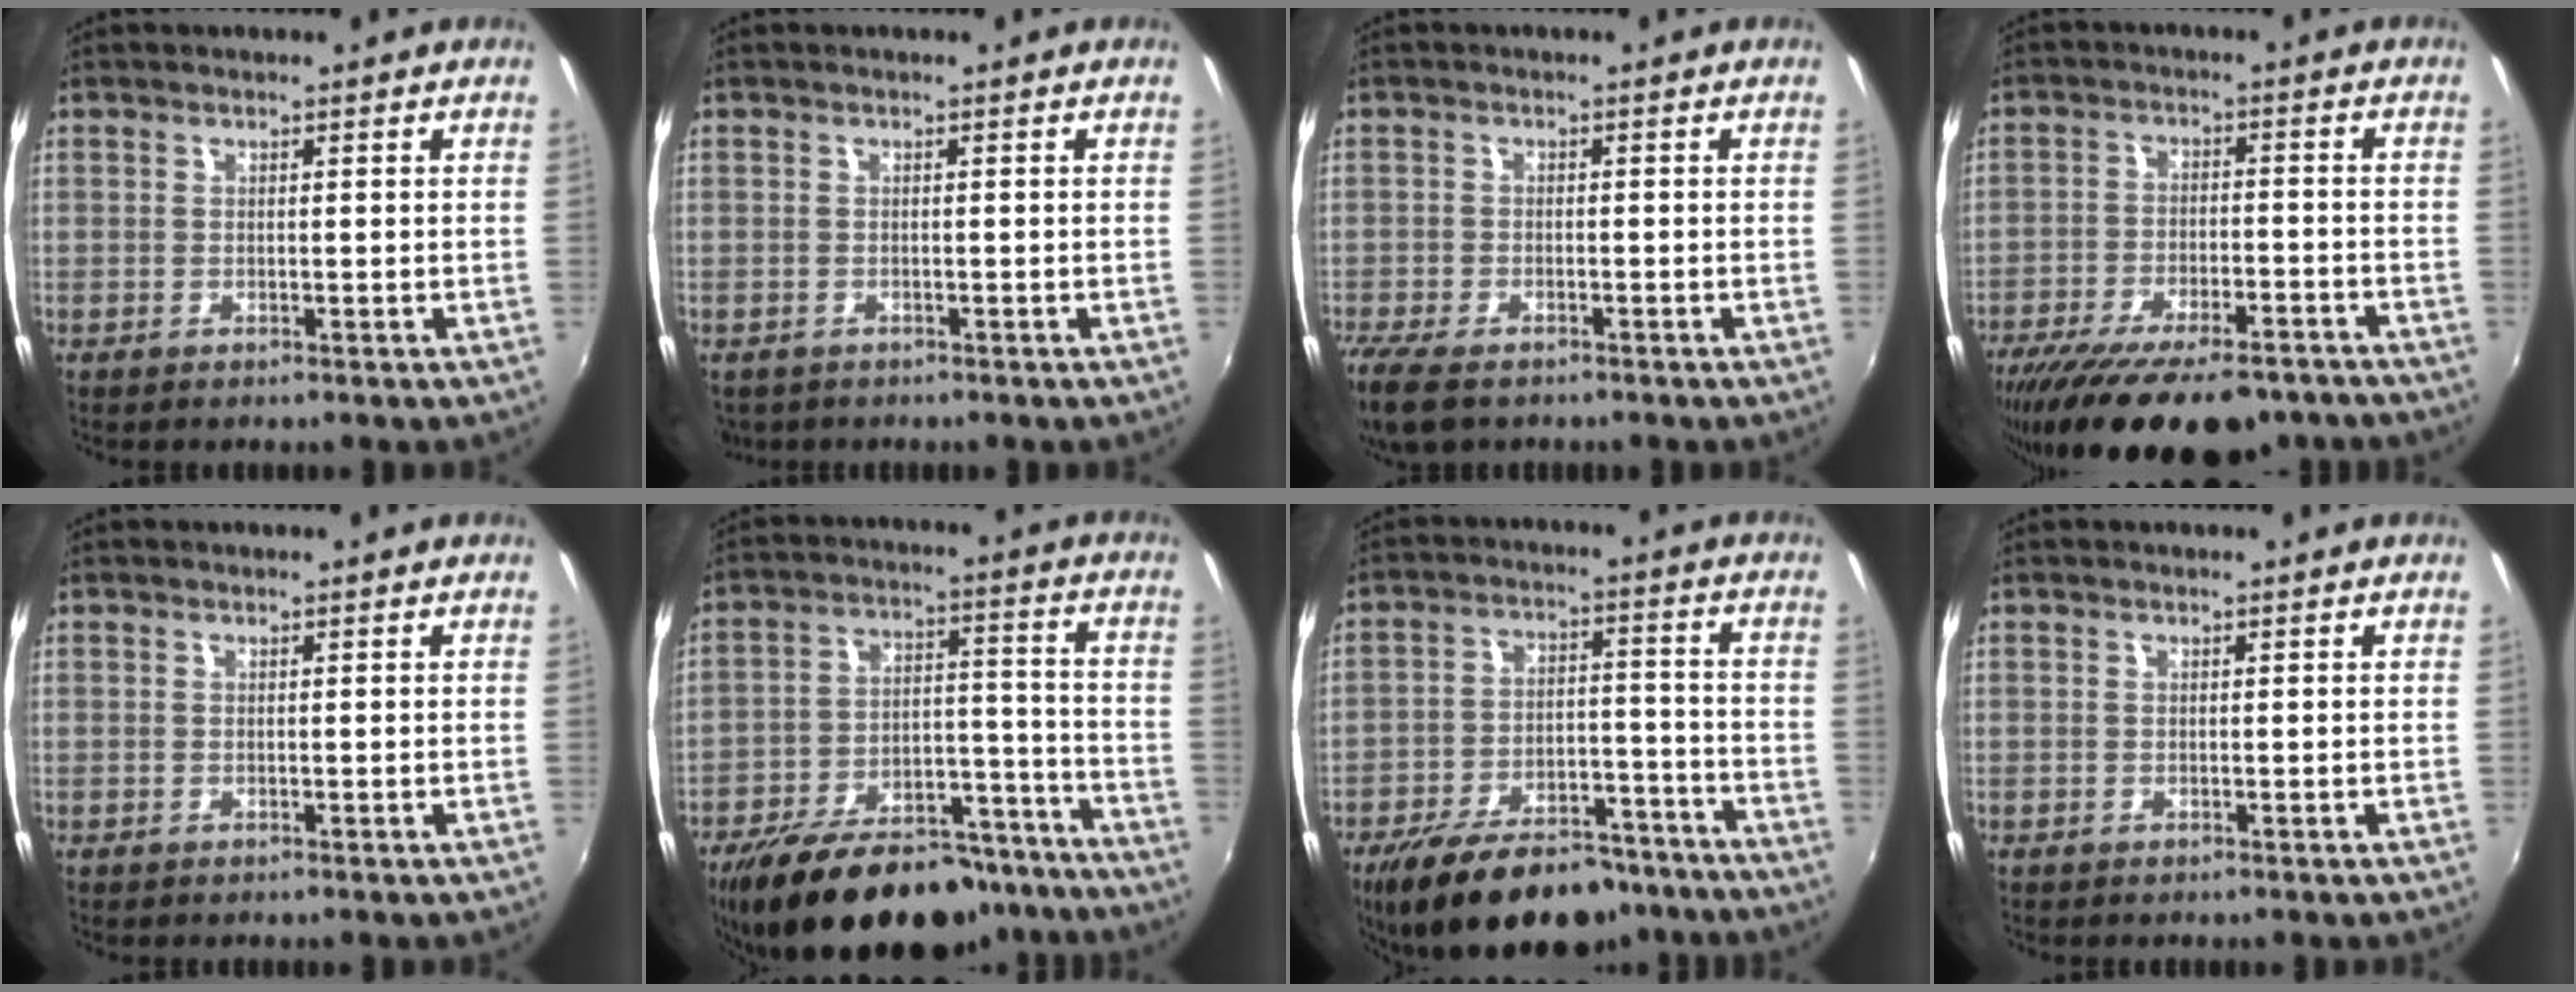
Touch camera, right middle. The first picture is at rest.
{"total": 2.8, "force": [-1.7, 1.9, 1.2], "torque": [-0.028, -0.011, -0.021]}
{"total": 8.7, "force": [-6.5, 3.3, 4.7], "torque": [-0.126, -0.038, -0.122]}
{"total": 21.4, "force": [-16.5, 7.0, 11.7], "torque": [-0.227, -0.047, -0.241]}
{"total": 0.0}
{"total": 26.4, "force": [-20.8, 10.8, 12.1], "torque": [-0.226, 0.018, -0.282]}
{"total": 21.1, "force": [-16.5, 8.6, 10.0], "torque": [-0.192, 0.001, -0.234]}
{"total": 0.0}